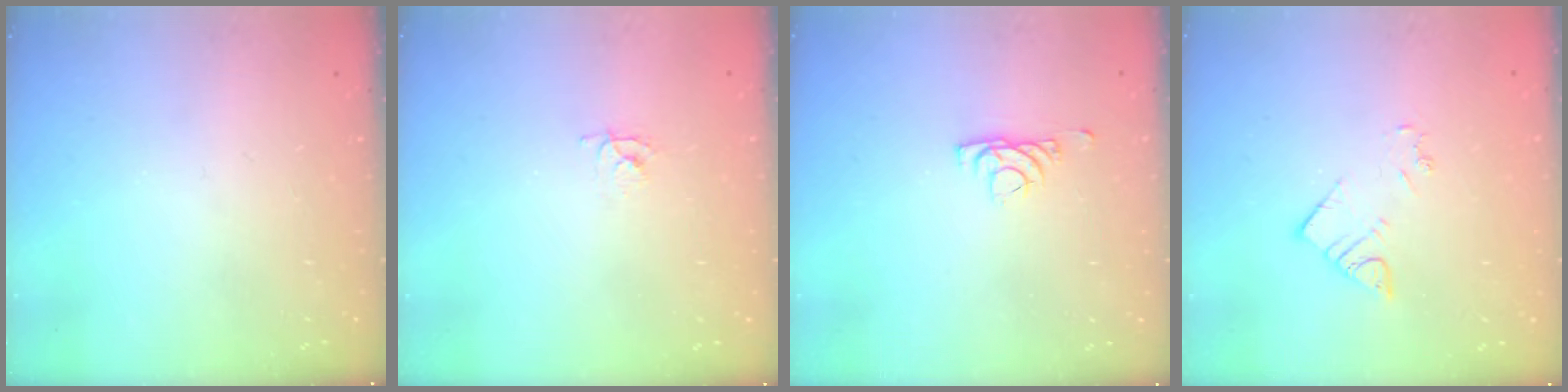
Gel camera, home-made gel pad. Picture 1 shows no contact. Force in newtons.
{"total": 4.3, "press": 4.2, "slide": 0.5}
{"total": 3.9, "press": 3.9, "slide": 0.8}
{"total": 3.9, "press": 3.9, "slide": 0.1}